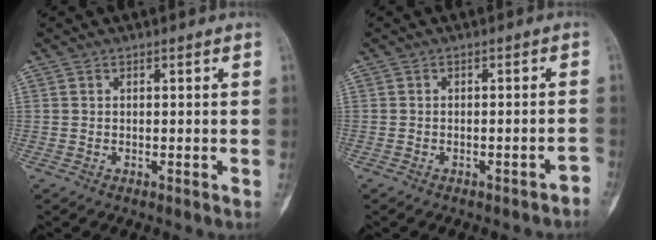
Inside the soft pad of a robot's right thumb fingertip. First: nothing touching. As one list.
[{"total": 2.0, "force": [-1.7, 0.9, 0.7], "torque": [0.000, 0.030, -0.019]}]